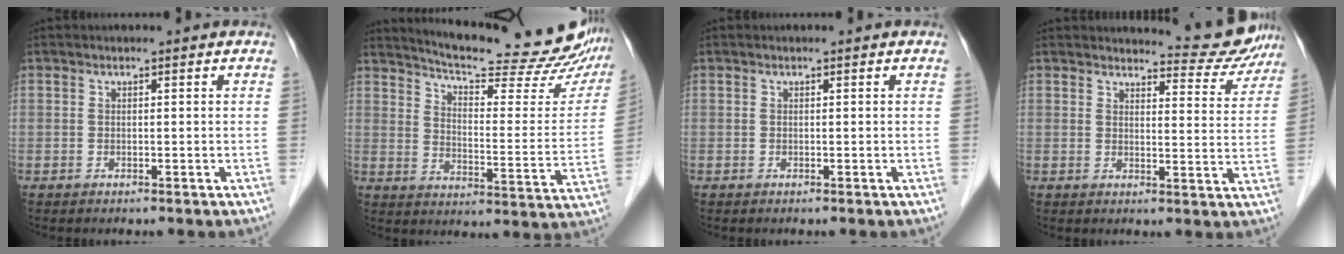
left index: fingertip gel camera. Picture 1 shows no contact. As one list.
[{"total": 25.3, "force": [23.1, 3.6, 9.7], "torque": [-0.142, -0.075, 0.286]}, {"total": 0.0}, {"total": 7.6, "force": [7.6, 1.1, 0.5], "torque": [-0.001, -0.030, 0.082]}]